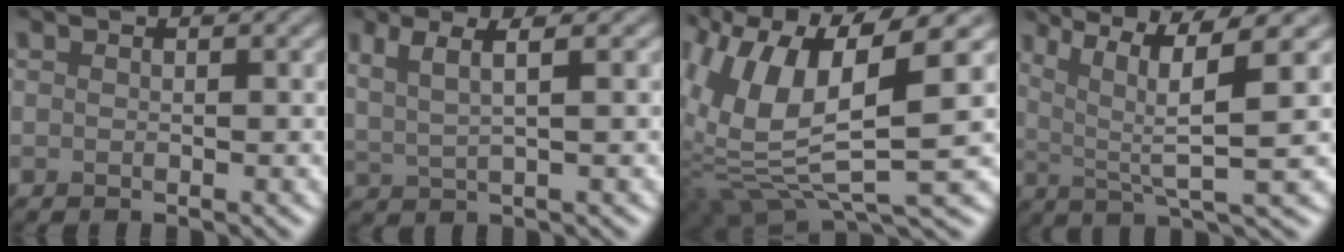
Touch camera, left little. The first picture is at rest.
{"total": 3.2, "force": [1.5, 0.7, 2.8], "torque": [-0.053, 0.000, 0.030]}
{"total": 12.3, "force": [2.5, 5.3, 10.8], "torque": [-0.241, -0.012, 0.051]}
{"total": 7.4, "force": [2.8, 1.2, 6.8], "torque": [-0.106, 0.009, 0.050]}